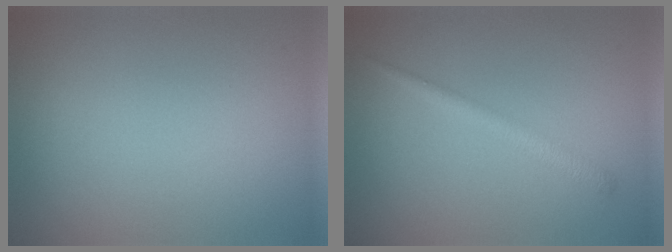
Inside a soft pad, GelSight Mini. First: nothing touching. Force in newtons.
{"total": 1.8, "press": 1.8, "slide": 0.1}